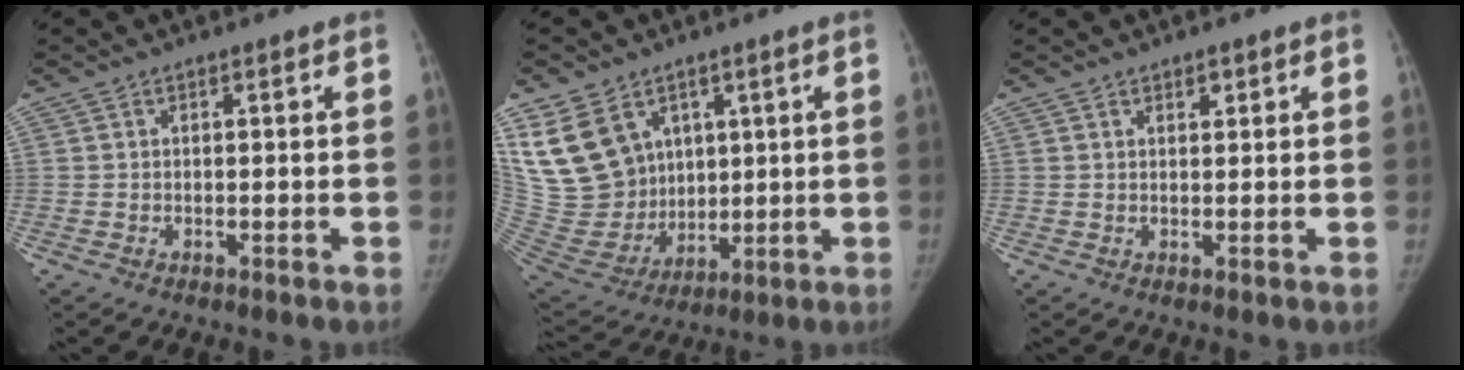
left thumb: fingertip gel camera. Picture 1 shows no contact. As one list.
[{"total": 17.7, "force": [7.9, 13.3, 8.7], "torque": [-0.154, -0.018, 0.180]}, {"total": 1.4, "force": [0.9, 0.7, 0.8], "torque": [-0.003, -0.004, 0.012]}]